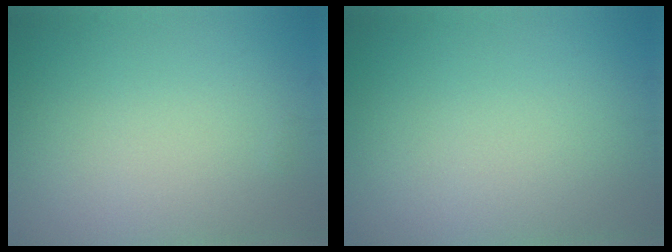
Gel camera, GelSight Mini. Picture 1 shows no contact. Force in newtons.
{"total": 0.0}